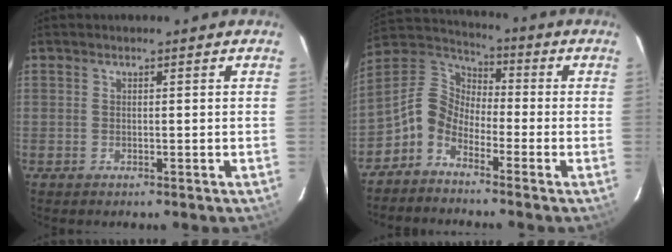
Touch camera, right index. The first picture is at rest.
{"total": 8.6, "force": [-4.6, 5.7, 4.5], "torque": [-0.098, 0.026, -0.111]}